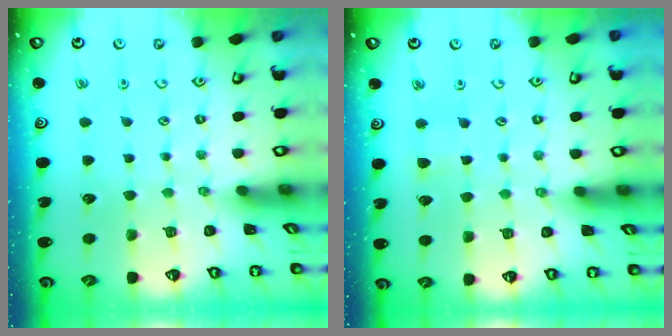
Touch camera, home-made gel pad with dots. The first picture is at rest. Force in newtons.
{"total": 2.8, "press": 2.7, "slide": 0.5}